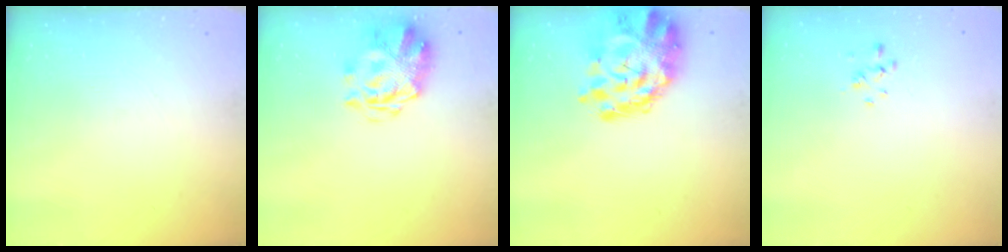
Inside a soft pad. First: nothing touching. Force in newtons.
{"total": 3.1, "press": 2.7, "slide": 1.5}
{"total": 8.9, "press": 8.3, "slide": 3.2}
{"total": 0.8, "press": 0.6, "slide": 0.4}